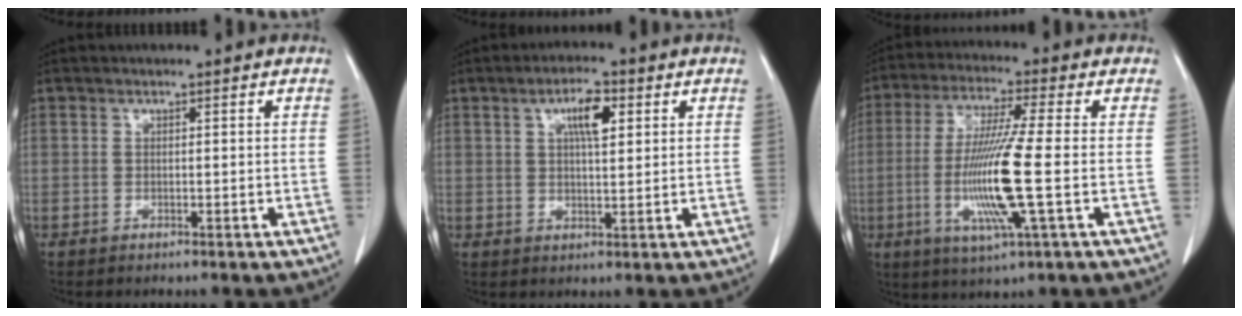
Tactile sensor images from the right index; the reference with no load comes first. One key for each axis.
{"total": 5.5, "fx": 2.1, "fy": 1.5, "fz": 4.8, "tx": -0.084, "ty": 0.004, "tz": 0.035}
{"total": 12.9, "fx": -2.2, "fy": -0.4, "fz": 12.7, "tx": -0.260, "ty": -0.017, "tz": -0.050}